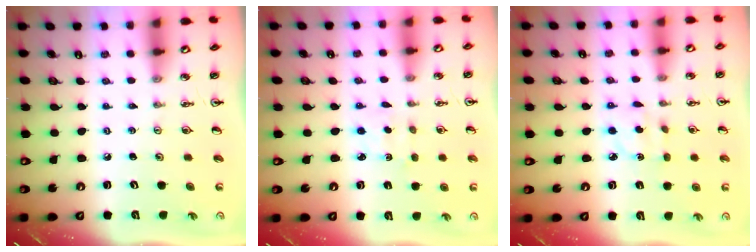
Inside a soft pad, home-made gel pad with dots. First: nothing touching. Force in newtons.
{"total": 2.1, "press": 2.0, "slide": 0.6}
{"total": 2.6, "press": 2.6, "slide": 0.1}